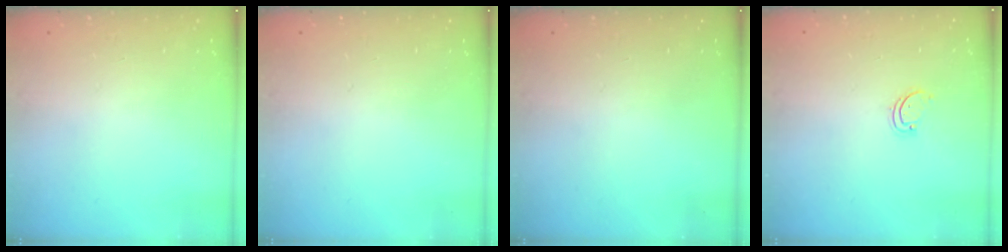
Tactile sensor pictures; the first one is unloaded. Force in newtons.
{"total": 0.0}
{"total": 0.0}
{"total": 1.7, "press": 1.7, "slide": 0.3}